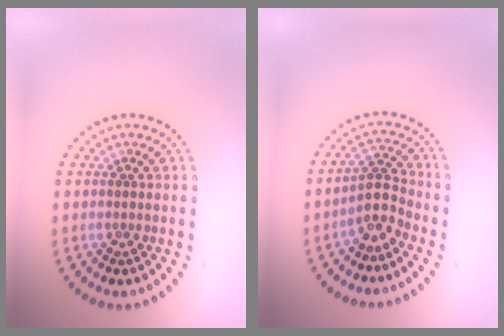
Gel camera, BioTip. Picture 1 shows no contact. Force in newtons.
{"total": 2.7, "press": 2.1, "slide": 1.7}